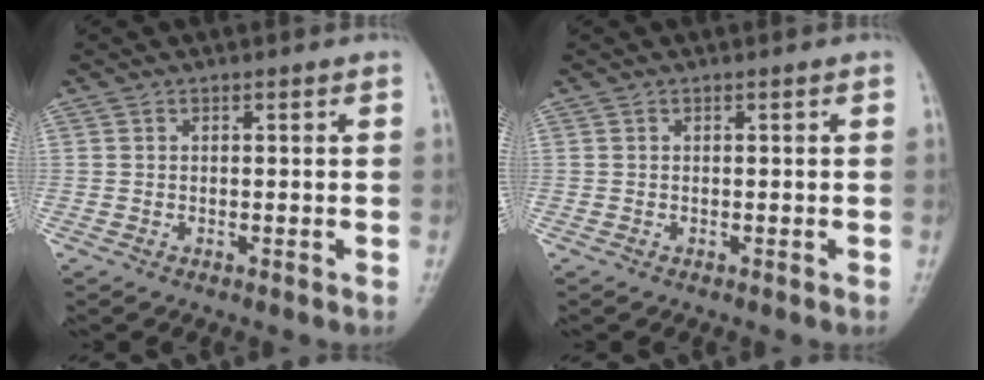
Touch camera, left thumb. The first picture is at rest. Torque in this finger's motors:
{"motor_torque": [0.00, 0.00, 0.00, 0.00, 0.00]}